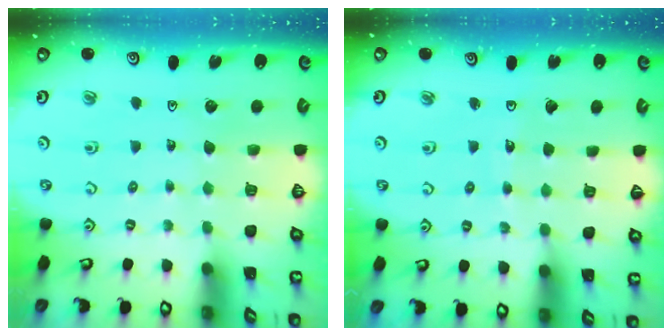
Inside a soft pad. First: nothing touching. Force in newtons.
{"total": 4.1, "press": 4.0, "slide": 0.5}